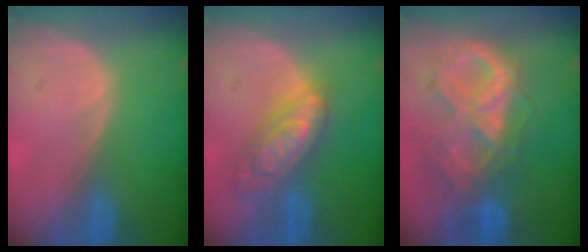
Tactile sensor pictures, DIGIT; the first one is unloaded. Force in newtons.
{"total": 7.5, "press": 7.4, "slide": 0.6}
{"total": 10.5, "press": 9.0, "slide": 5.5}